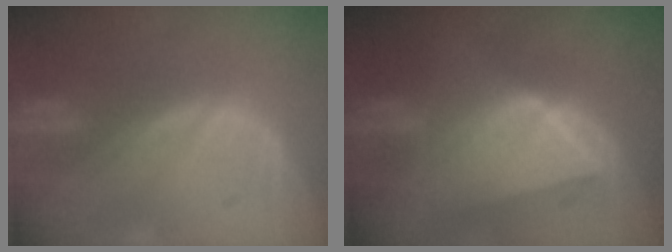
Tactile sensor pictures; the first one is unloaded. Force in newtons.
{"total": 9.1, "press": 8.2, "slide": 4.1}